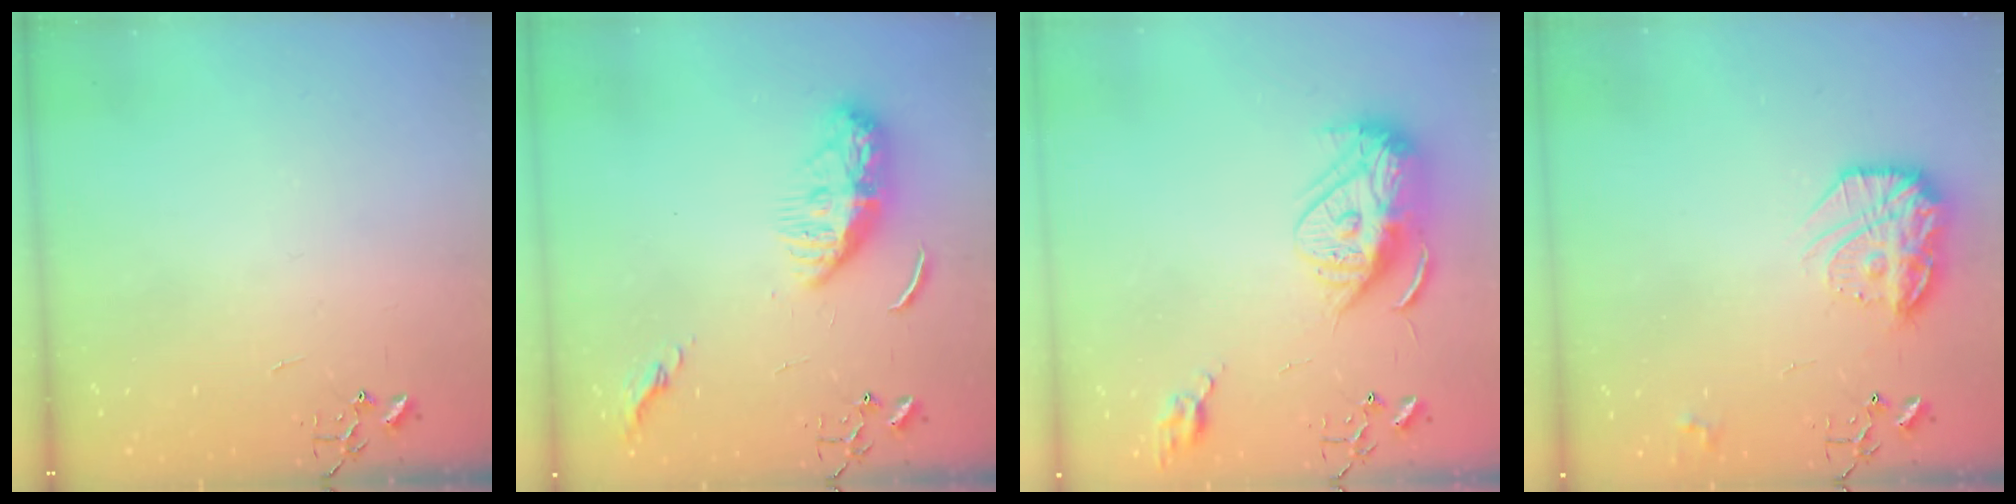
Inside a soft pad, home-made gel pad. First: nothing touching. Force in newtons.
{"total": 11.4, "press": 11.3, "slide": 0.9}
{"total": 15.7, "press": 15.6, "slide": 1.9}
{"total": 17.5, "press": 17.5, "slide": 1.4}